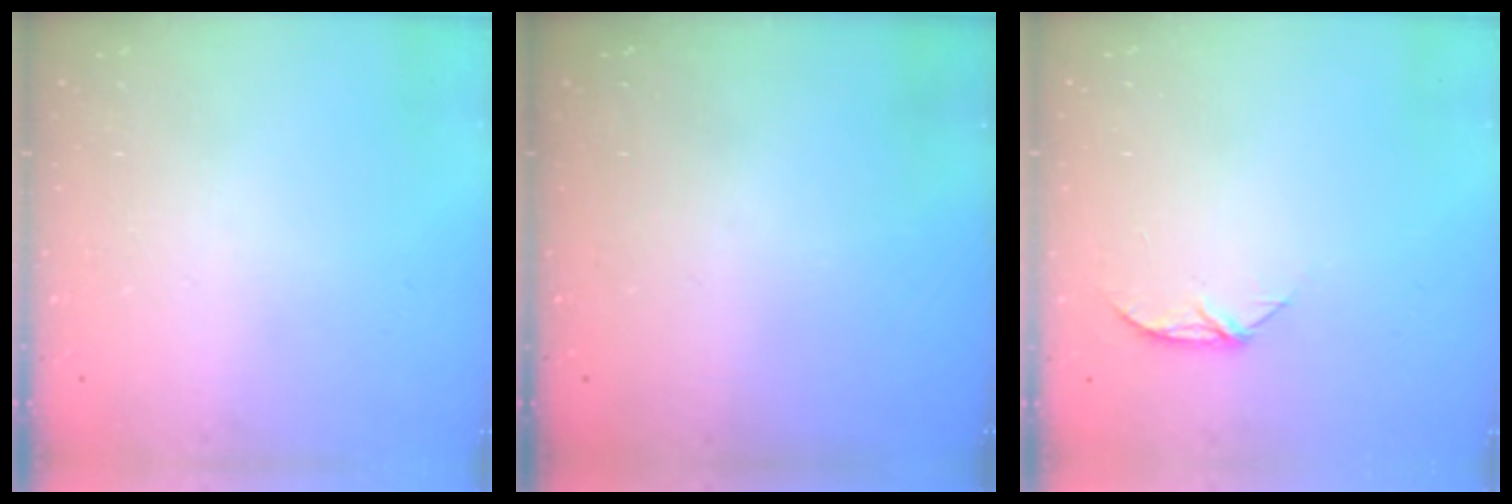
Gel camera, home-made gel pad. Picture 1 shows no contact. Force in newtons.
{"total": 0.0}
{"total": 5.8, "press": 5.7, "slide": 0.6}